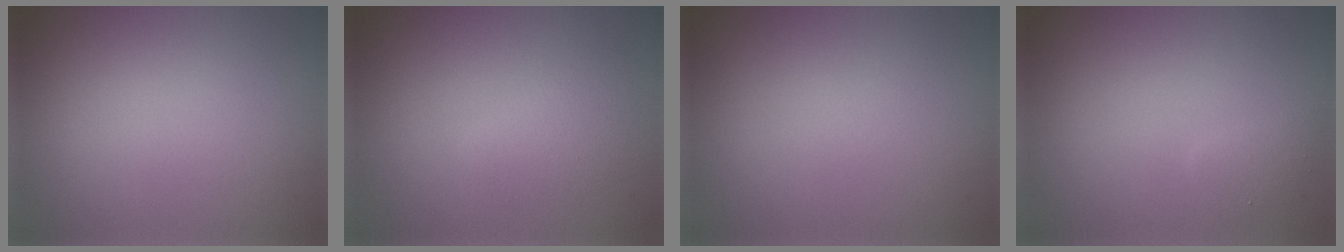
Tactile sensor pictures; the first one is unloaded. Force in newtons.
{"total": 1.8, "press": 1.8, "slide": 0.1}
{"total": 0.0}
{"total": 1.1, "press": 1.1, "slide": 0.1}